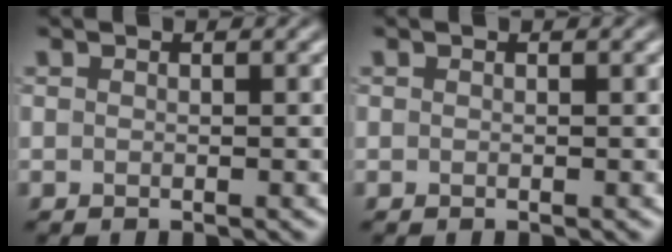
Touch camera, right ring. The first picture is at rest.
{"total": 0.0}